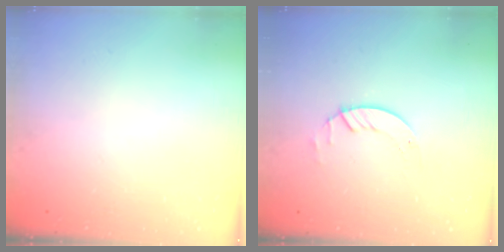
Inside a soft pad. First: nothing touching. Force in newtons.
{"total": 2.7, "press": 2.7, "slide": 0.3}